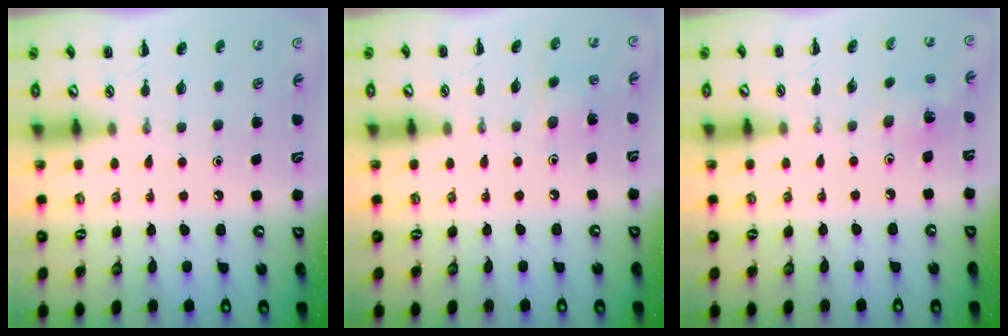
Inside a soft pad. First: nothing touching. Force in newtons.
{"total": 1.5, "press": 1.4, "slide": 0.6}
{"total": 1.5, "press": 1.4, "slide": 0.5}